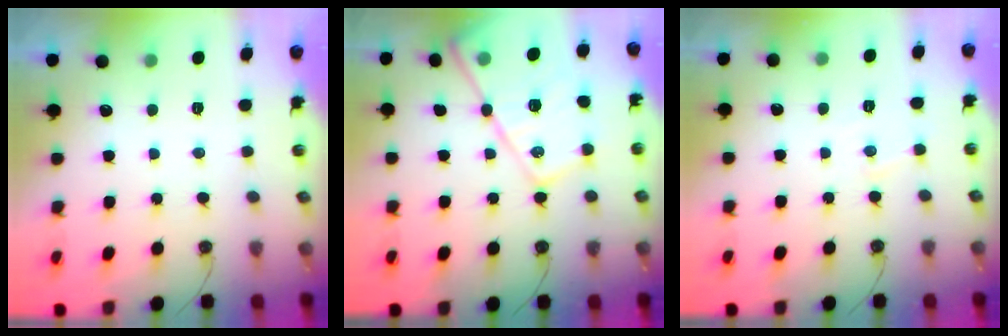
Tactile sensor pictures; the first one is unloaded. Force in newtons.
{"total": 20.2, "press": 20.1, "slide": 1.3}
{"total": 5.6, "press": 5.6, "slide": 0.5}